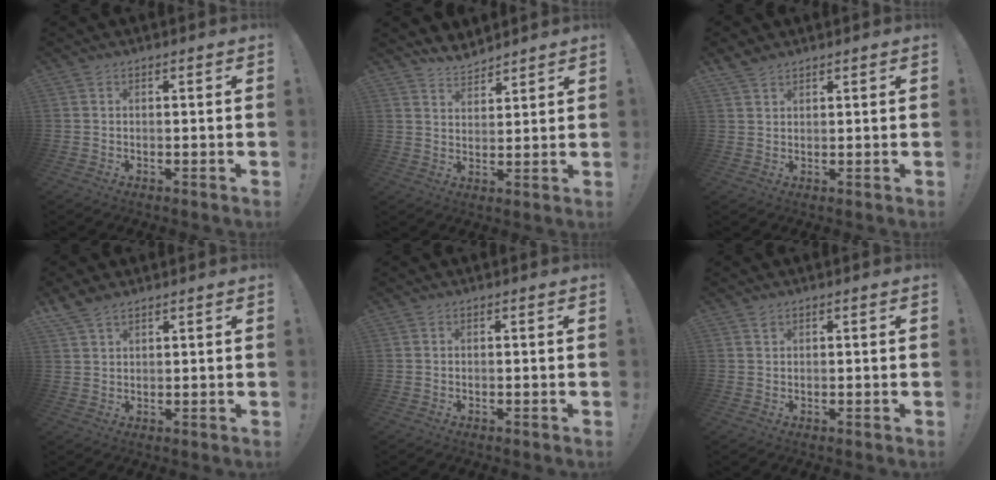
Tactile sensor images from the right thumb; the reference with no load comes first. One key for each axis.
{"total": 6.0, "fx": 5.7, "fy": 1.9, "fz": 0.8, "tx": -0.012, "ty": -0.043, "tz": 0.106}
{"total": 3.3, "fx": 2.8, "fy": 1.4, "fz": 1.0, "tx": -0.017, "ty": -0.016, "tz": 0.054}
{"total": 4.8, "fx": 3.9, "fy": 1.9, "fz": 2.0, "tx": -0.038, "ty": -0.016, "tz": 0.077}
{"total": 0.0}
{"total": 1.0, "fx": 0.7, "fy": 0.6, "fz": 0.1, "tx": 0.004, "ty": -0.003, "tz": 0.013}